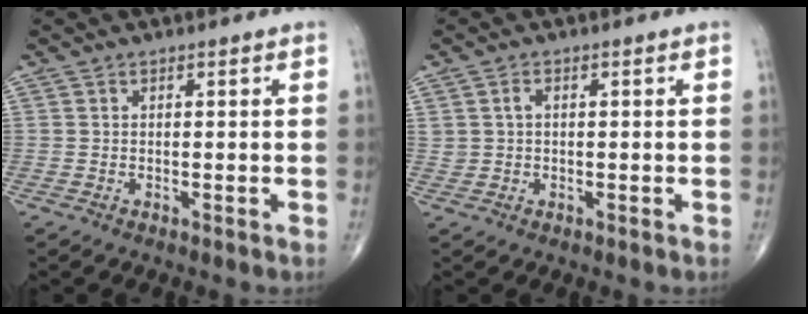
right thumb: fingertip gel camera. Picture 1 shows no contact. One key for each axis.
{"total": 1.9, "fx": 0.5, "fy": 1.4, "fz": 1.3, "tx": -0.022, "ty": 0.002, "tz": 0.012}